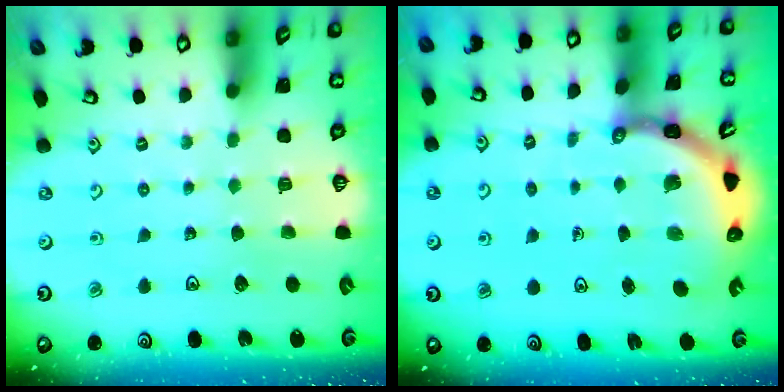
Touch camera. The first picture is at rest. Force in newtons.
{"total": 4.8, "press": 4.7, "slide": 0.5}